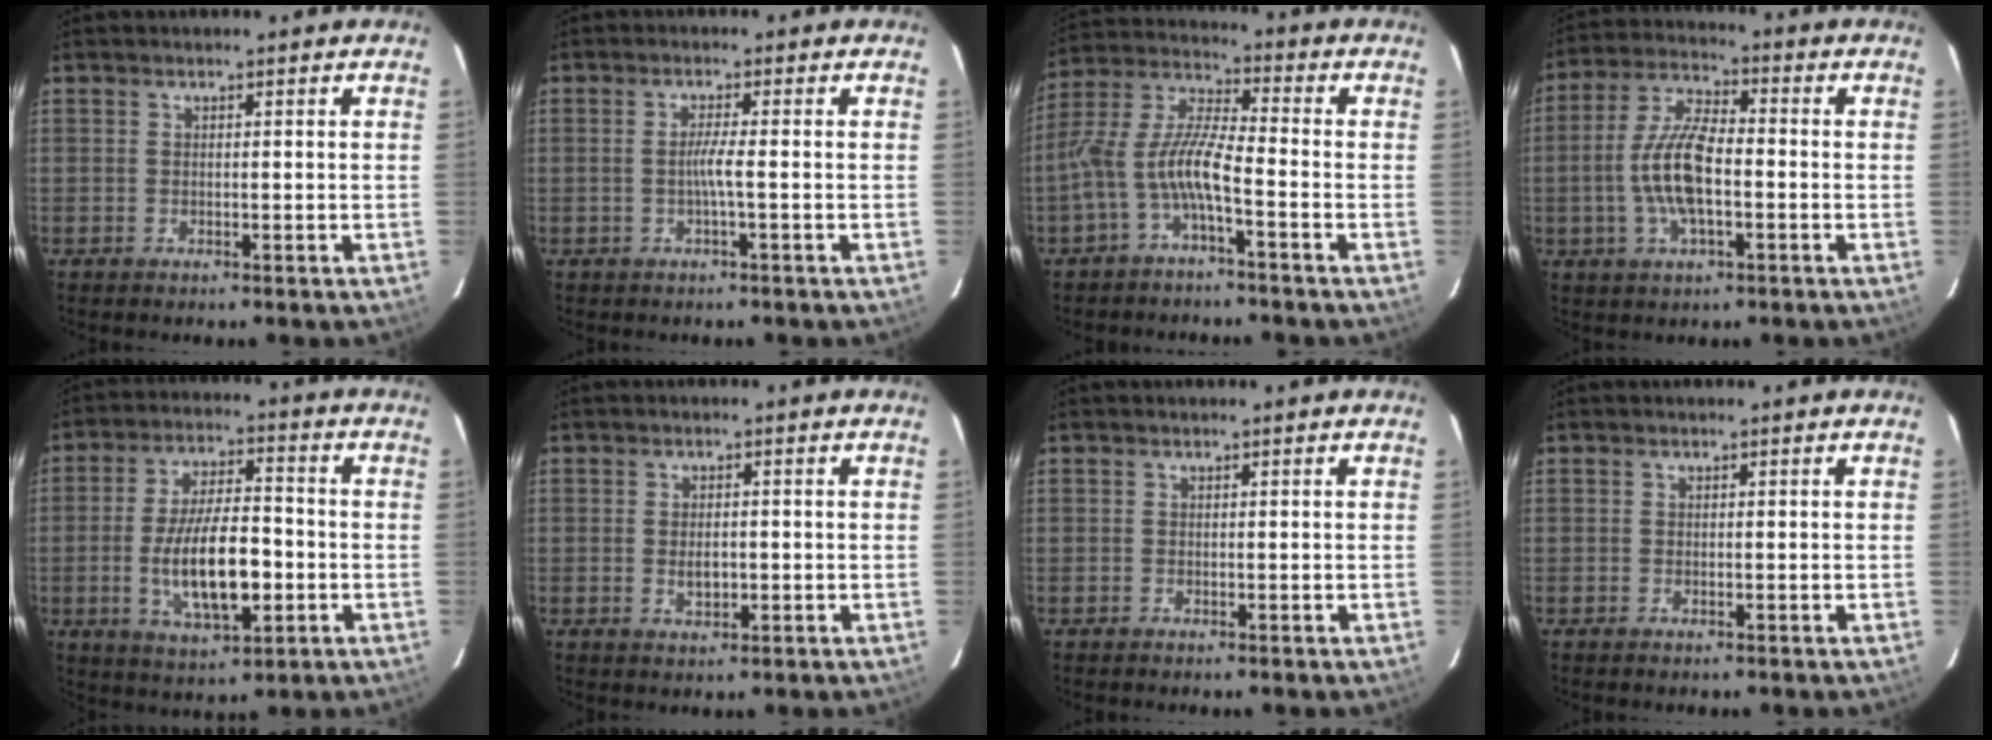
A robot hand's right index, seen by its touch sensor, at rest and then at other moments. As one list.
[{"total": 2.3, "force": [-0.7, -0.6, 2.1], "torque": [-0.040, -0.003, -0.014]}, {"total": 8.9, "force": [-3.9, 1.6, 7.9], "torque": [-0.183, 0.012, -0.077]}, {"total": 11.1, "force": [-2.3, 4.1, 10.1], "torque": [-0.211, 0.006, -0.044]}, {"total": 14.0, "force": [-3.0, 5.1, 12.6], "torque": [-0.245, -0.008, -0.044]}, {"total": 3.1, "force": [-0.4, 1.8, 2.5], "torque": [-0.044, -0.001, -0.004]}, {"total": 0.0}, {"total": 0.0}]